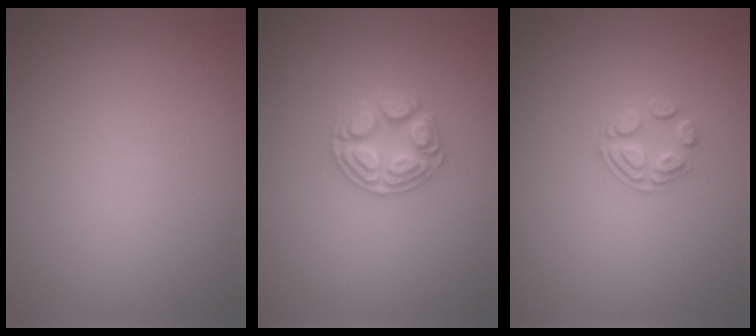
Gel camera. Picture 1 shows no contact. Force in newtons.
{"total": 3.0, "press": 2.9, "slide": 0.4}
{"total": 1.8, "press": 1.2, "slide": 1.4}